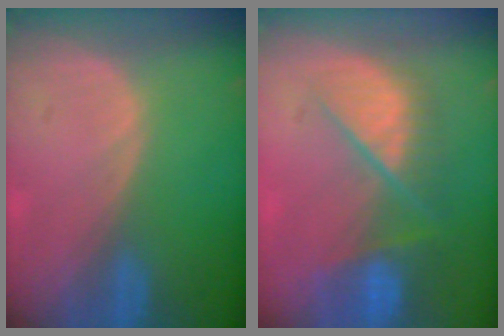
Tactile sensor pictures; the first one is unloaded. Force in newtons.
{"total": 9.6, "press": 8.2, "slide": 5.1}